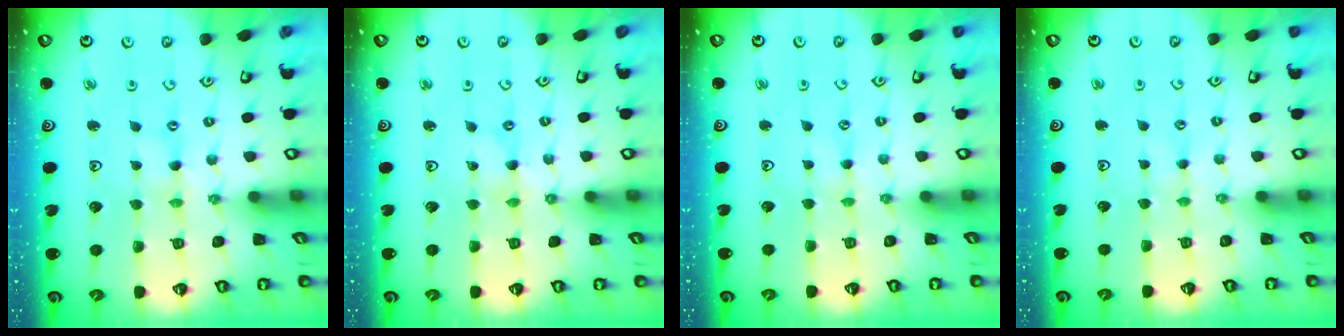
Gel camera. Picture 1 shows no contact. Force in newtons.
{"total": 0.0}
{"total": 0.0}
{"total": 0.6, "press": 0.6, "slide": 0.2}